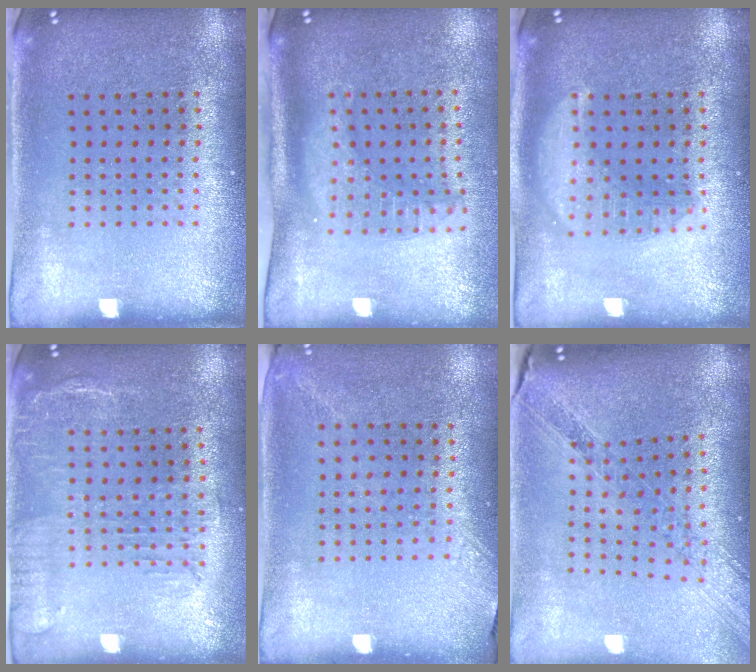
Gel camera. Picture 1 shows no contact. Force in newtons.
{"total": 2.0, "press": 1.5, "slide": 1.3}
{"total": 3.1, "press": 3.1, "slide": 0.5}
{"total": 1.8, "press": 1.5, "slide": 1.1}
{"total": 1.3, "press": 1.0, "slide": 0.9}
{"total": 1.2, "press": 1.2, "slide": 0.3}